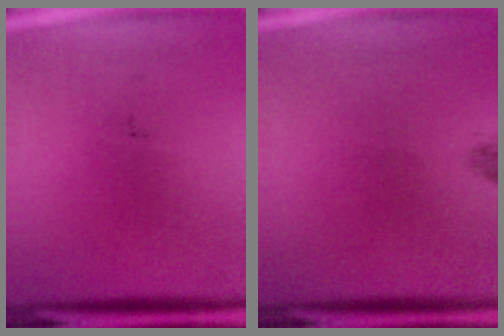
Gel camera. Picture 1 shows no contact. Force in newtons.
{"total": 0.8}